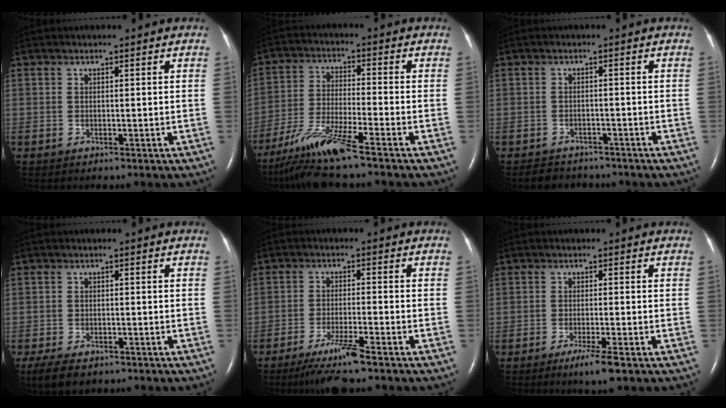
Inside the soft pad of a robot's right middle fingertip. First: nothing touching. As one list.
[{"total": 9.6, "force": [-7.5, -1.1, 5.9], "torque": [-0.121, -0.031, -0.141]}, {"total": 5.0, "force": [-4.5, 2.0, 0.9], "torque": [-0.016, -0.002, -0.059]}, {"total": 5.6, "force": [-4.1, 2.3, 3.2], "torque": [-0.058, -0.013, -0.060]}, {"total": 6.6, "force": [-4.9, -0.5, 4.4], "torque": [-0.087, -0.022, -0.091]}, {"total": 3.8, "force": [-2.3, -0.4, 3.0], "torque": [-0.057, -0.015, -0.040]}]